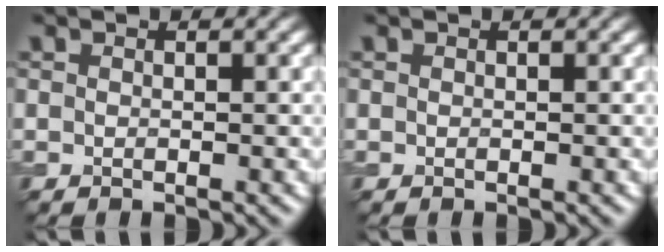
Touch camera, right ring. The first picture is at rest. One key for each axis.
{"total": 0.0}